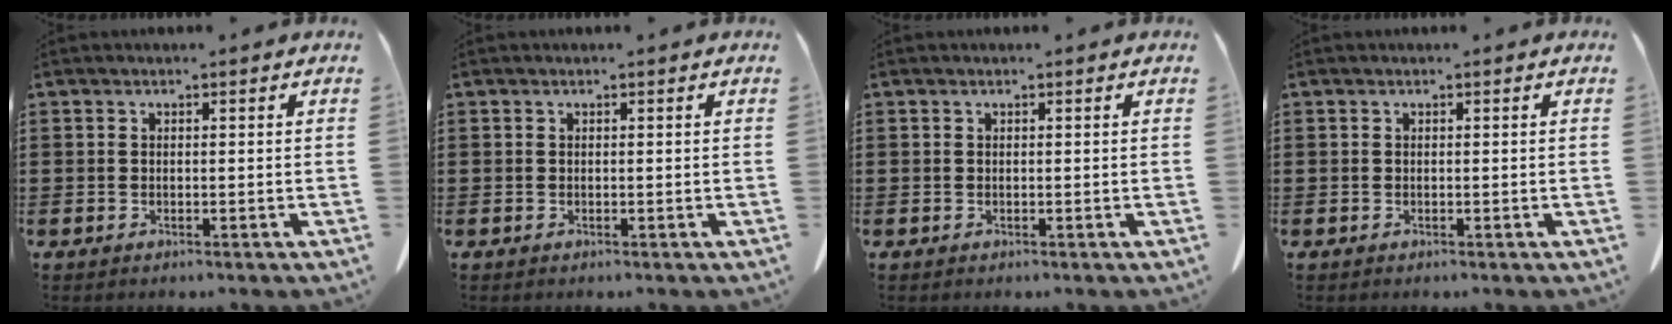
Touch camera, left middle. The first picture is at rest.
{"total": 0.0}
{"total": 0.0}
{"total": 0.0}